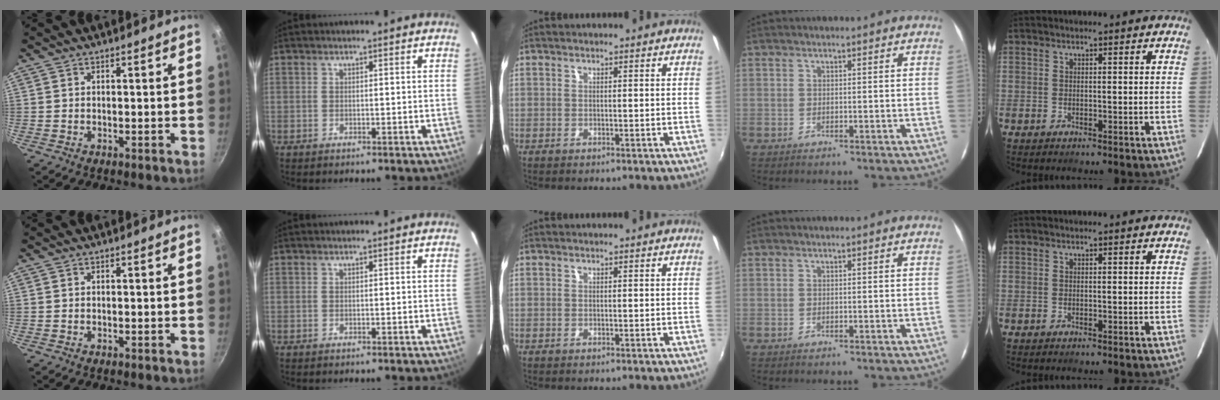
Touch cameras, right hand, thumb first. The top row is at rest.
{}